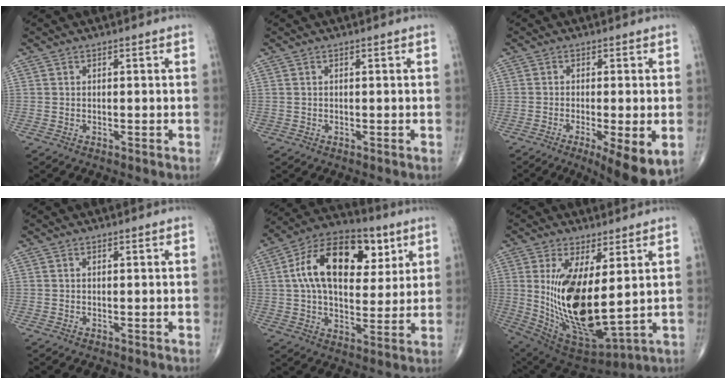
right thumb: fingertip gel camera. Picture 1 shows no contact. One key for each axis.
{"total": 0.0}
{"total": 9.8, "fx": -3.5, "fy": 2.4, "fz": 8.9, "tx": -0.132, "ty": -0.019, "tz": -0.051}
{"total": 0.0}
{"total": 20.4, "fx": 6.2, "fy": 11.9, "fz": 15.3, "tx": -0.227, "ty": 0.003, "tz": 0.095}
{"total": 19.0, "fx": 2.2, "fy": 7.6, "fz": 17.3, "tx": -0.323, "ty": -0.036, "tz": 0.066}